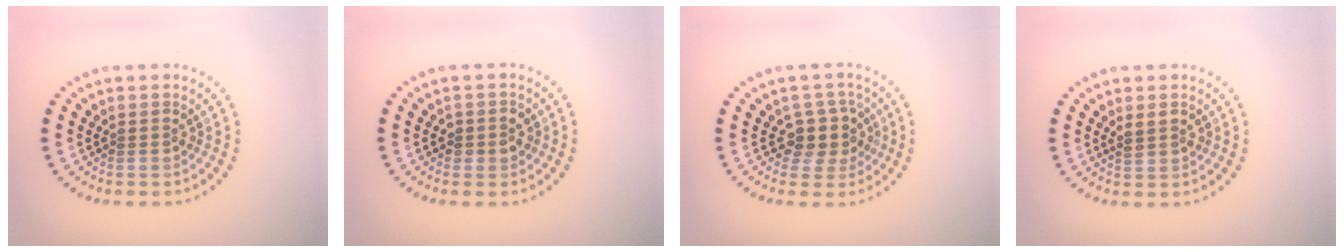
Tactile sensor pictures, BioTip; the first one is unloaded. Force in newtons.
{"total": 1.4, "press": 1.3, "slide": 0.5}
{"total": 2.7, "press": 2.2, "slide": 1.6}
{"total": 1.4, "press": 1.3, "slide": 0.5}